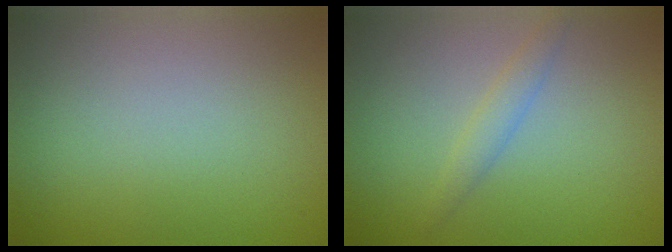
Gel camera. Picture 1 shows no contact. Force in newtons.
{"total": 1.5, "press": 1.5, "slide": 0.1}